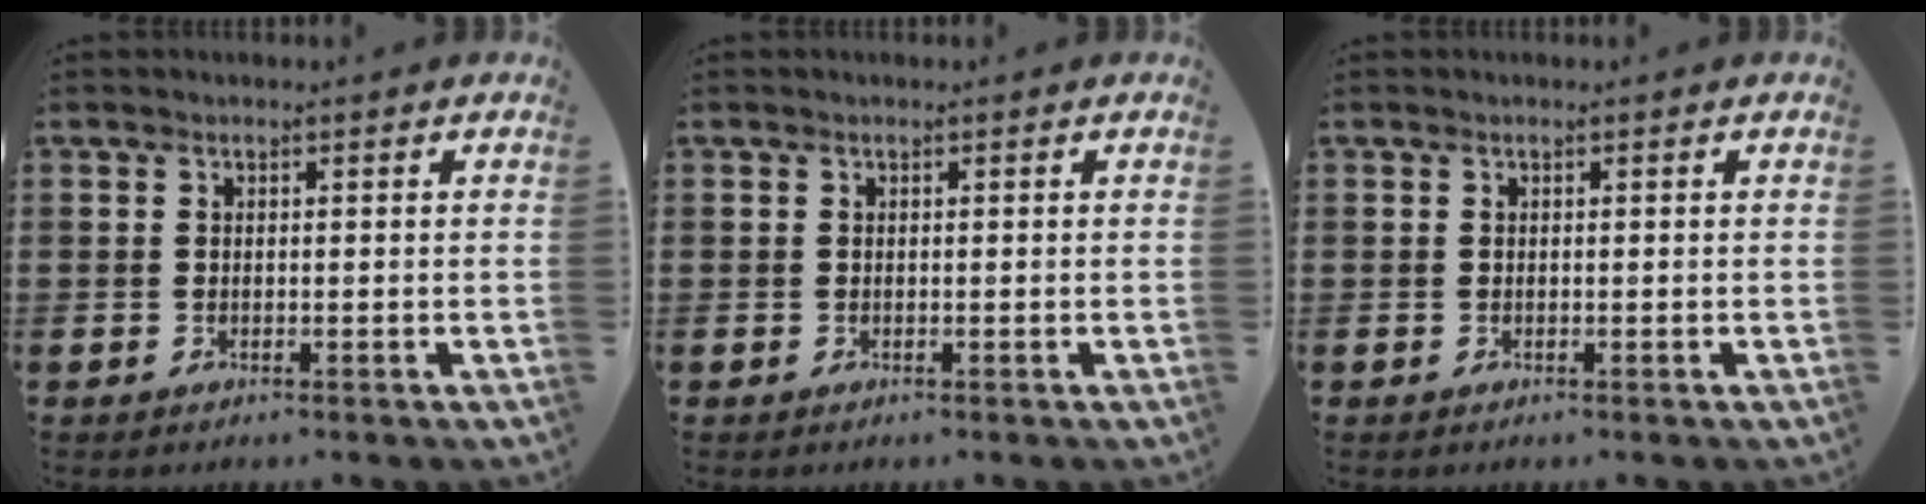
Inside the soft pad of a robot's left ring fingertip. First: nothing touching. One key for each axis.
{"total": 0.0}
{"total": 0.0}